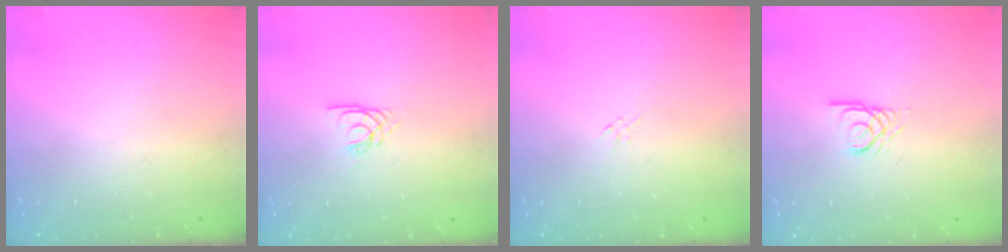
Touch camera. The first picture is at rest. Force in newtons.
{"total": 2.1, "press": 2.1, "slide": 0.2}
{"total": 0.9, "press": 0.8, "slide": 0.4}
{"total": 3.0, "press": 2.9, "slide": 0.3}